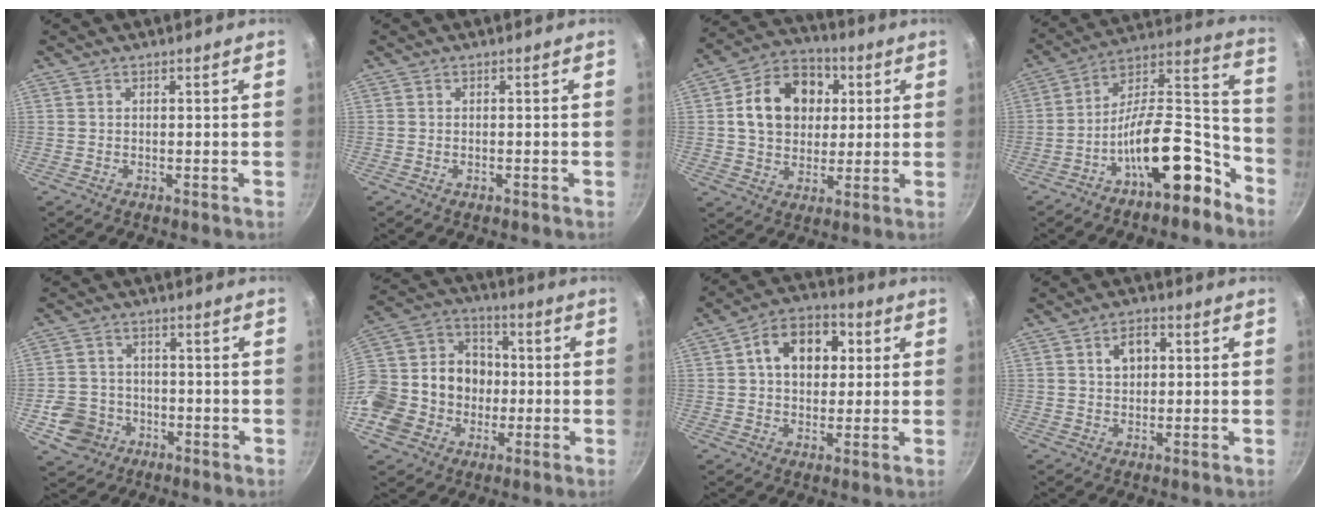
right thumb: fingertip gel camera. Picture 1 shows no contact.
{"total": 0.7, "force": [-0.4, 0.3, 0.5], "torque": [-0.008, 0.001, -0.007]}
{"total": 15.5, "force": [3.1, 12.1, 9.2], "torque": [-0.123, 0.019, 0.042]}
{"total": 18.9, "force": [-10.4, 7.9, 13.7], "torque": [-0.157, 0.110, -0.173]}
{"total": 8.2, "force": [-3.2, 7.0, 2.7], "torque": [-0.029, 0.029, -0.051]}
{"total": 21.9, "force": [-3.5, 18.9, 10.6], "torque": [-0.207, 0.052, -0.053]}
{"total": 12.6, "force": [2.8, 9.0, 8.4], "torque": [-0.091, 0.015, 0.030]}
{"total": 4.9, "force": [1.2, 3.4, 3.4], "torque": [-0.033, 0.008, 0.019]}